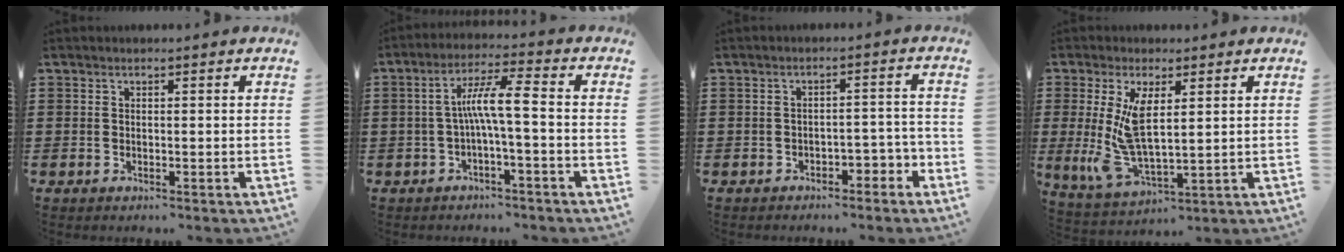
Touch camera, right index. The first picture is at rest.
{"total": 7.0, "force": [-0.9, 0.7, 6.9], "torque": [-0.133, 0.005, -0.024]}
{"total": 2.9, "force": [-2.3, 1.3, 1.4], "torque": [-0.027, 0.006, -0.046]}
{"total": 9.1, "force": [1.7, 3.6, 8.1], "torque": [-0.191, -0.014, 0.028]}